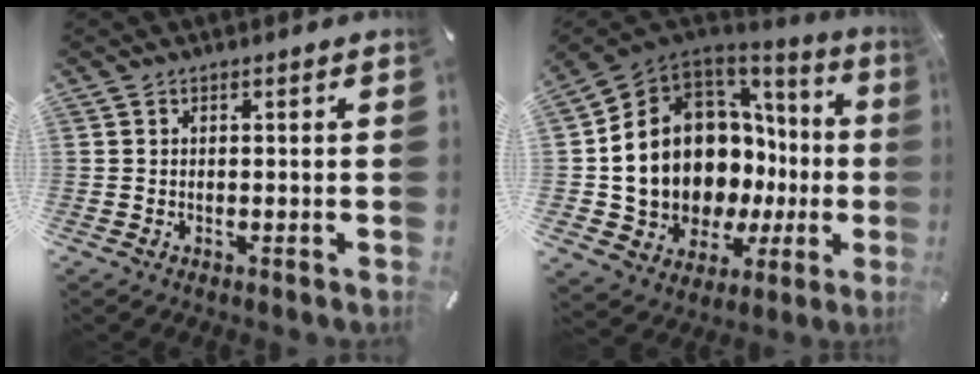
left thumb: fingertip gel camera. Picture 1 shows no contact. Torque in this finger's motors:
{"motor_torque": [1.57, 3.44, 2.77, 0.00, 0.50]}